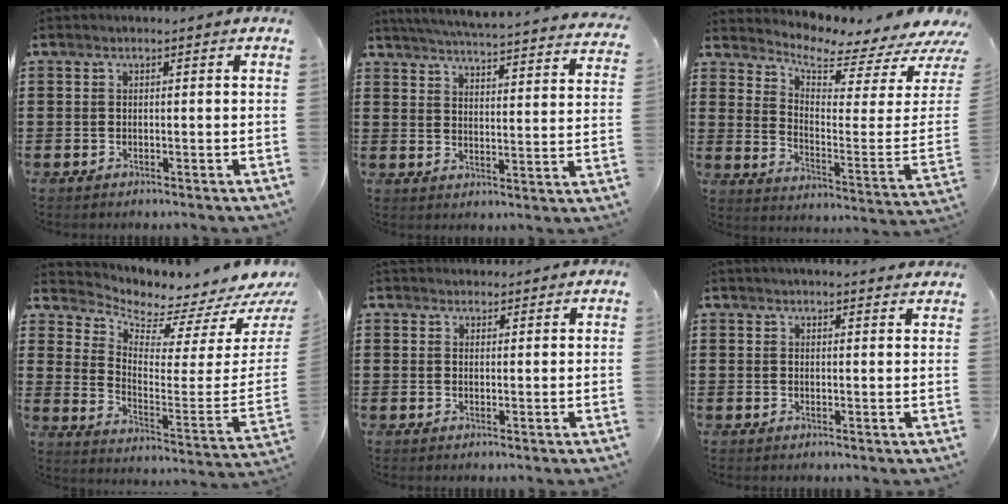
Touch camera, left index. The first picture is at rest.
{"total": 4.9, "force": [4.6, -0.9, 1.1], "torque": [-0.046, -0.045, 0.077]}
{"total": 4.6, "force": [4.2, 0.4, 1.8], "torque": [-0.048, -0.058, 0.064]}
{"total": 2.9, "force": [2.8, 0.6, 0.7], "torque": [-0.023, -0.063, 0.037]}
{"total": 1.3, "force": [1.2, 0.6, -0.1], "torque": [-0.001, 0.000, 0.025]}
{"total": 2.2, "force": [2.2, 0.2, 0.0], "torque": [-0.005, -0.006, 0.044]}